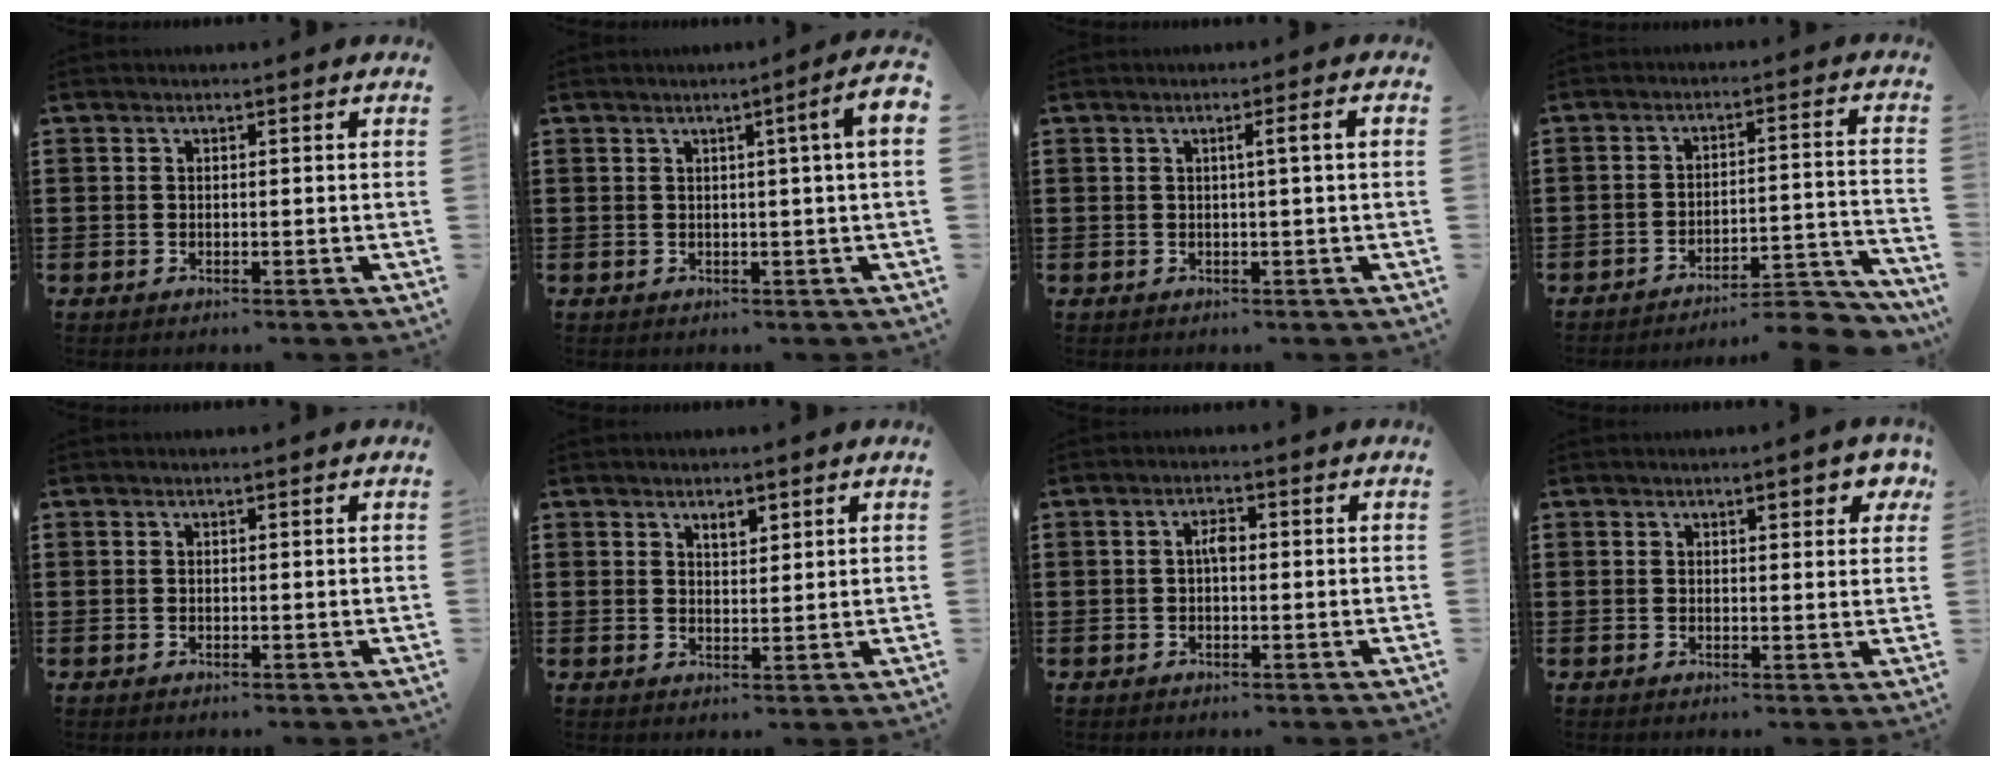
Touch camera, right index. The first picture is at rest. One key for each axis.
{"total": 4.5, "fx": 1.0, "fy": -0.4, "fz": 4.3, "tx": -0.072, "ty": -0.008, "tz": 0.012}
{"total": 2.6, "fx": 0.2, "fy": -0.5, "fz": 2.6, "tx": -0.044, "ty": -0.006, "tz": -0.001}
{"total": 5.9, "fx": -5.6, "fy": 0.2, "fz": 1.9, "tx": -0.029, "ty": -0.004, "tz": -0.110}
{"total": 0.0}
{"total": 2.3, "fx": 1.8, "fy": 1.0, "fz": 1.1, "tx": -0.018, "ty": -0.001, "tz": 0.031}
{"total": 2.1, "fx": -0.1, "fy": 0.7, "fz": 2.0, "tx": -0.038, "ty": 0.002, "tz": -0.003}
{"total": 2.9, "fx": 1.7, "fy": 0.9, "fz": 2.2, "tx": -0.024, "ty": -0.002, "tz": 0.023}